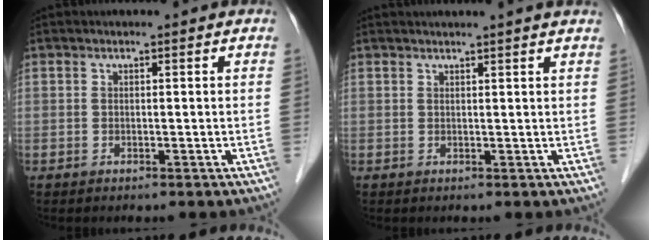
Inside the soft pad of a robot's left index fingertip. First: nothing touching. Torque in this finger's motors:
{"motor_torque": [0.92, -1.22, 0.12, 0.01]}